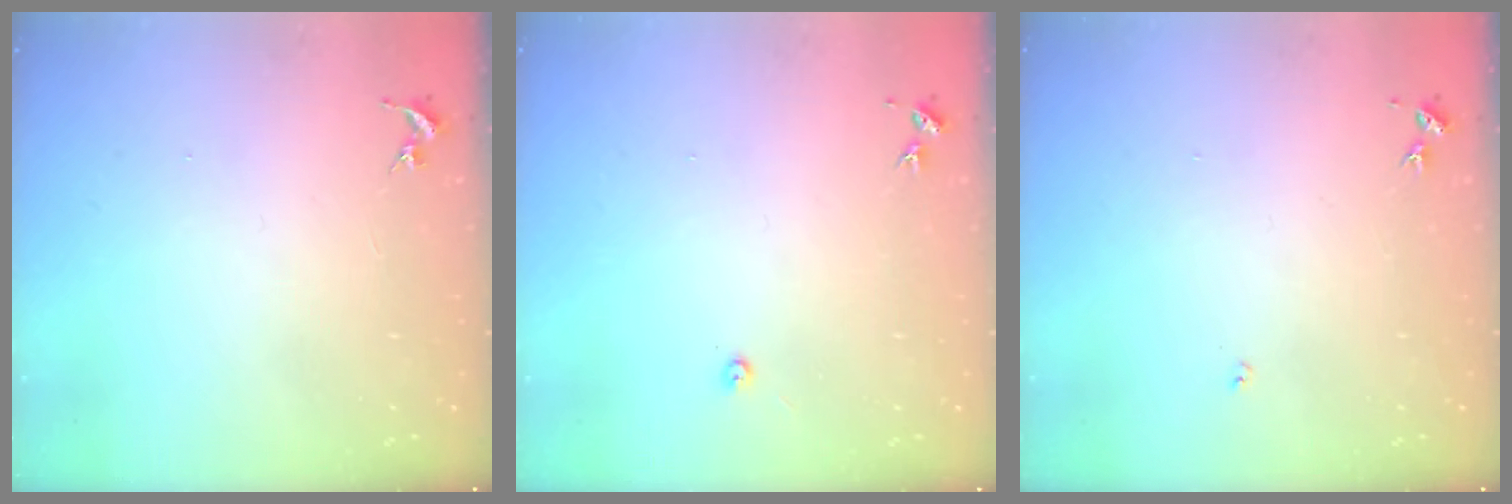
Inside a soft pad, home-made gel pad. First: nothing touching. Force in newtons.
{"total": 3.0, "press": 3.0, "slide": 0.4}
{"total": 3.0, "press": 3.0, "slide": 0.4}